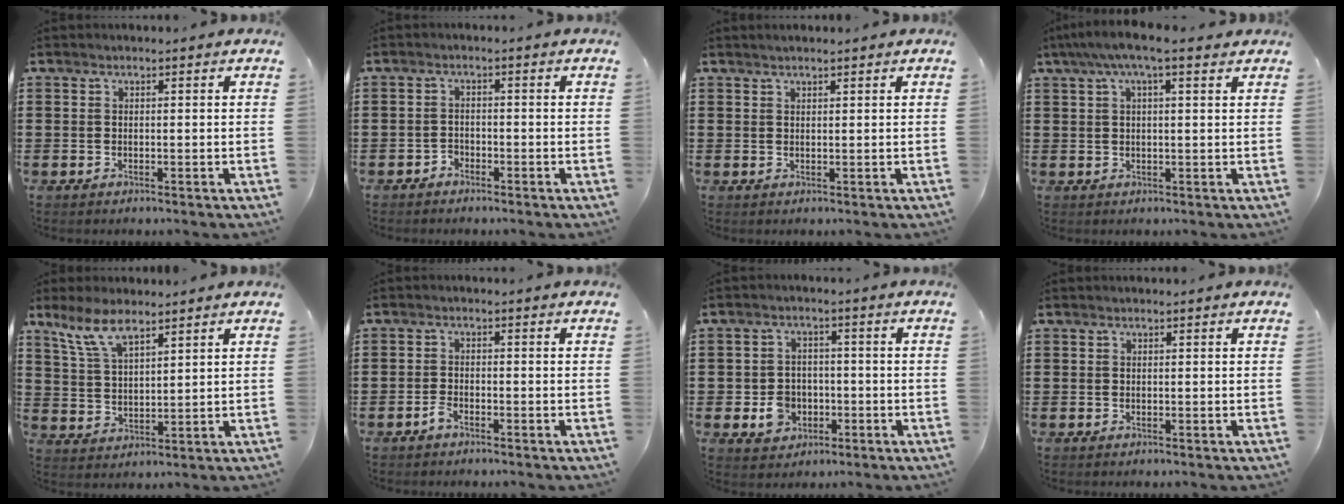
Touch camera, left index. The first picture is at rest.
{"total": 1.7, "force": [-1.6, 0.6, -0.1], "torque": [-0.006, 0.002, -0.036]}
{"total": 0.9, "force": [0.9, 0.0, 0.4], "torque": [-0.007, 0.001, 0.016]}
{"total": 5.1, "force": [3.1, 0.9, 4.0], "torque": [-0.084, 0.004, 0.053]}
{"total": 7.1, "force": [5.2, 2.2, 4.3], "torque": [-0.098, -0.004, 0.096]}
{"total": 1.8, "force": [-1.4, 0.6, 1.0], "torque": [-0.029, 0.000, -0.031]}
{"total": 4.9, "force": [-1.6, 4.2, 2.0], "torque": [-0.035, 0.006, -0.029]}
{"total": 0.0}